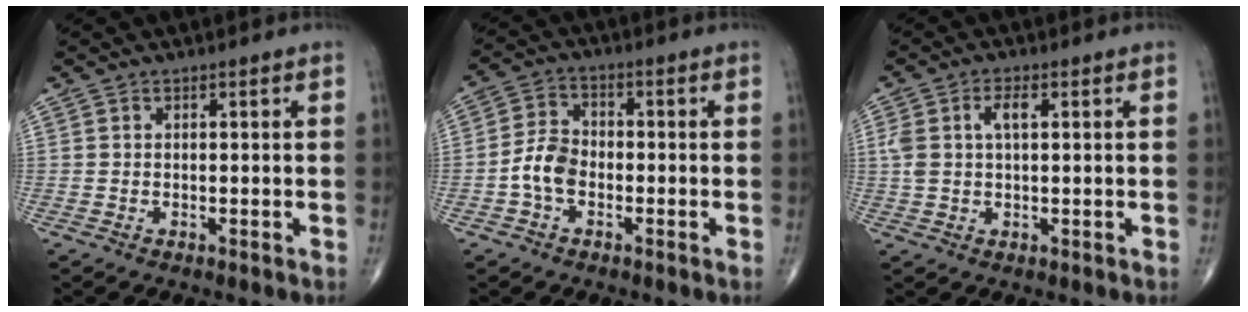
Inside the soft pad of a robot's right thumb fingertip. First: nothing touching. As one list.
[{"total": 5.8, "force": [-1.9, 3.8, 3.9], "torque": [-0.069, 0.021, -0.045]}, {"total": 4.9, "force": [1.3, 2.4, 4.1], "torque": [-0.099, 0.016, 0.027]}]